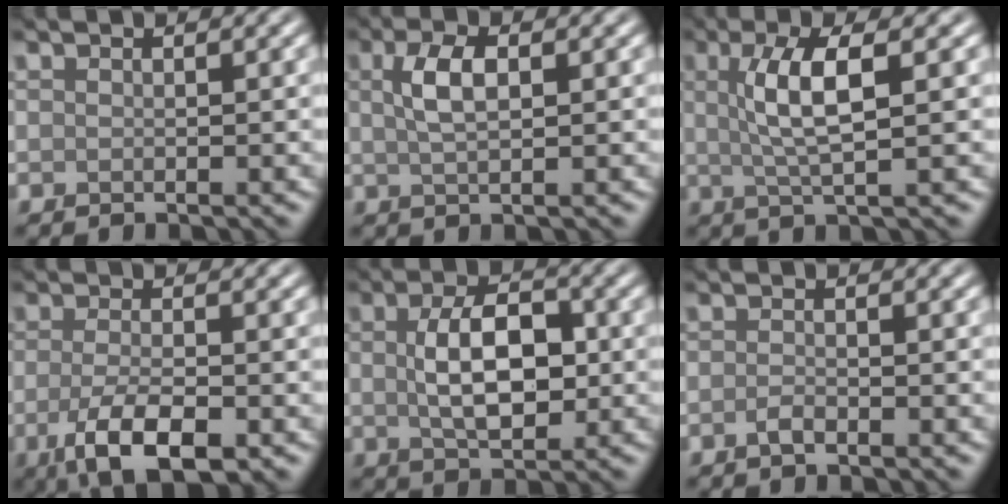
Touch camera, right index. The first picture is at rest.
{"total": 3.3, "force": [0.9, 1.3, 2.8], "torque": [-0.059, 0.007, 0.017]}
{"total": 4.9, "force": [1.0, 1.2, 4.7], "torque": [-0.094, 0.005, 0.021]}
{"total": 5.5, "force": [-2.2, 2.0, 4.7], "torque": [-0.095, -0.009, -0.040]}
{"total": 6.2, "force": [0.3, 3.3, 5.2], "torque": [-0.096, 0.005, 0.008]}
{"total": 1.0, "force": [-0.6, 0.3, 0.7], "torque": [-0.016, 0.002, -0.013]}